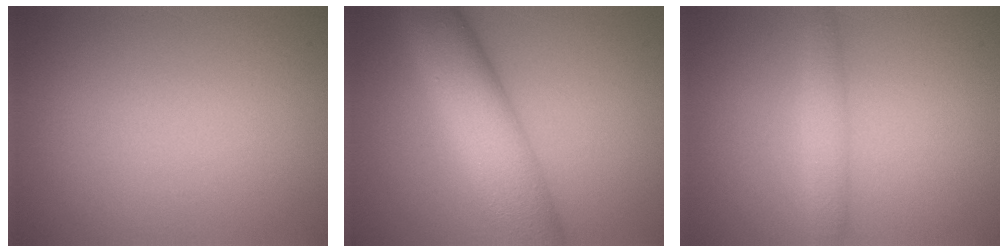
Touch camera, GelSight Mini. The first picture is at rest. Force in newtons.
{"total": 8.5, "press": 8.5, "slide": 0.1}
{"total": 1.9, "press": 1.9, "slide": 0.1}